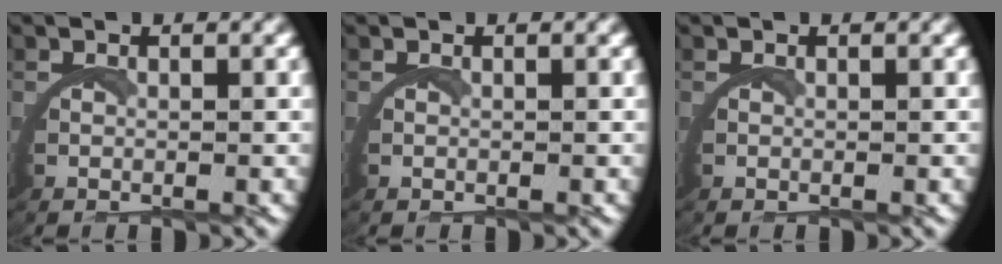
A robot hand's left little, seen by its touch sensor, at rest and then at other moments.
{"total": 0.0}
{"total": 0.0}